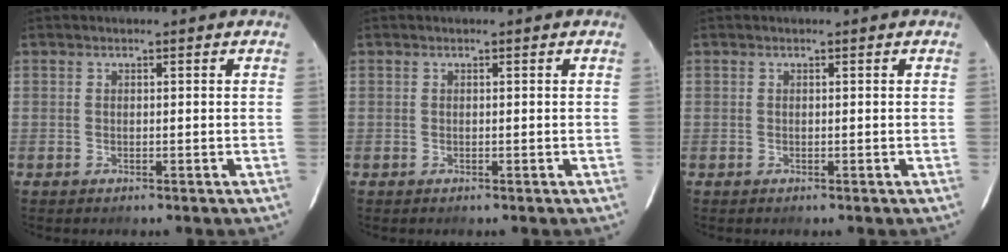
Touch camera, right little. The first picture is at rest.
{"total": 0.0}
{"total": 0.0}